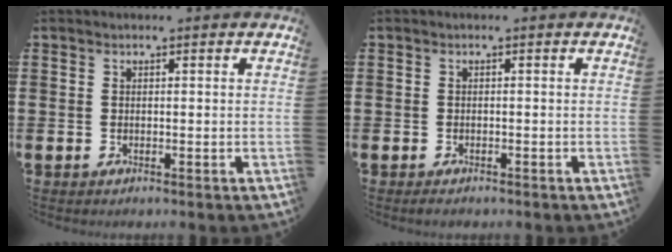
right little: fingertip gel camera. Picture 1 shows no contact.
{"total": 0.6, "force": [-0.4, 0.2, 0.4], "torque": [-0.008, 0.001, -0.009]}